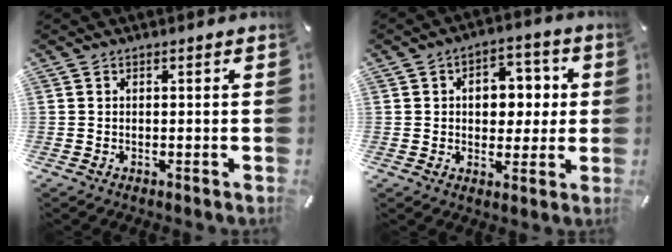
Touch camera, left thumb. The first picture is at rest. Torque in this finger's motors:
{"motor_torque": [1.50, 1.58, 0.52, -0.44, 0.08]}